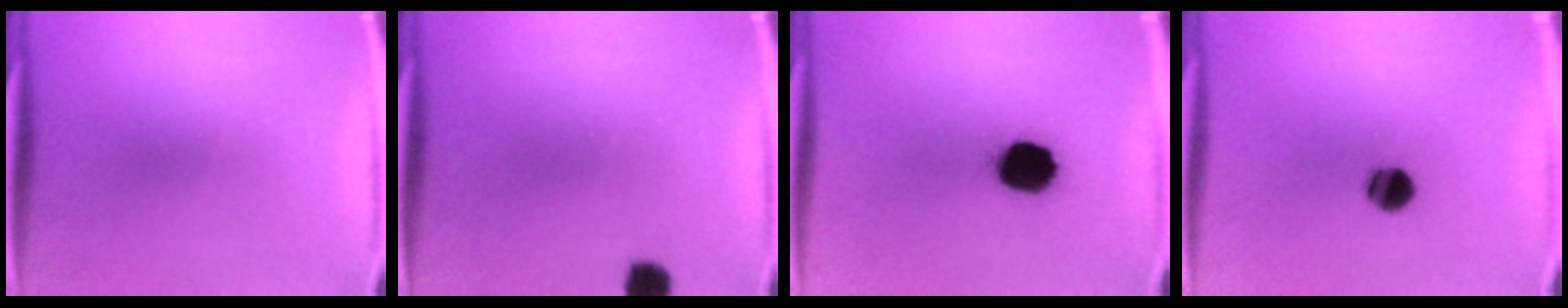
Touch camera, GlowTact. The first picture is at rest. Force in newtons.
{"total": 3.5}
{"total": 12.8}
{"total": 6.4}